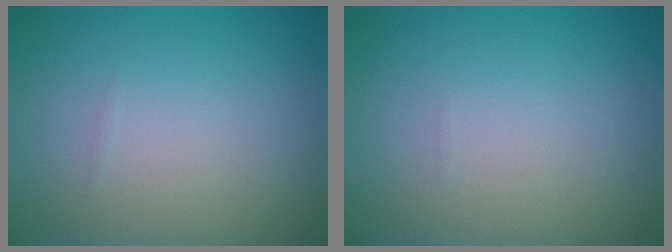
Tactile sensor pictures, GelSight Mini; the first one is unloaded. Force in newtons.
{"total": 0.0}